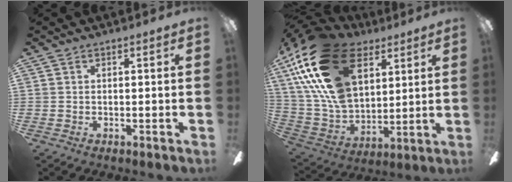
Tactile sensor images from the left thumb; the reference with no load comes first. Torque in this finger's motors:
{"motor_torque": [0.37, 1.51, 1.43, -1.35, 0.57]}